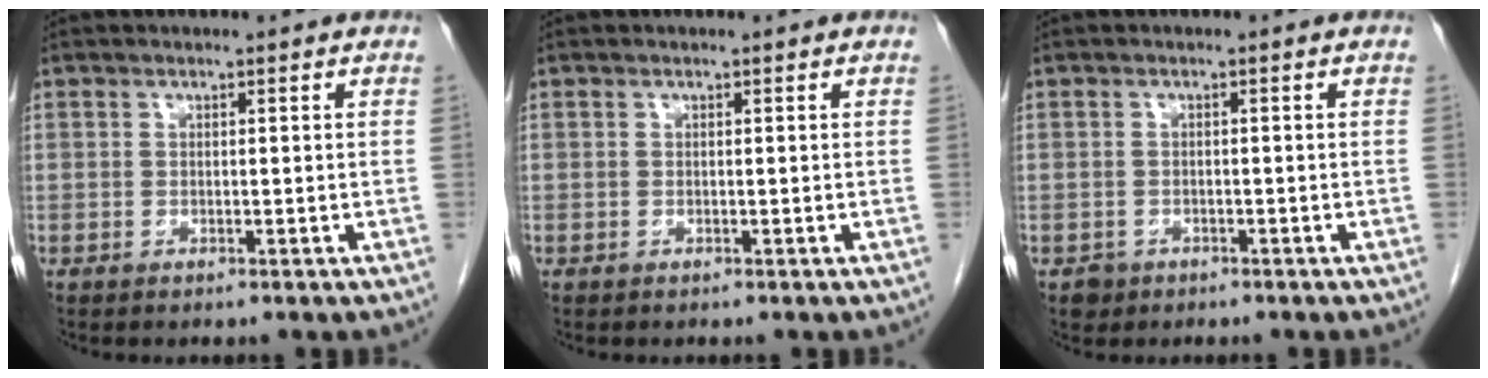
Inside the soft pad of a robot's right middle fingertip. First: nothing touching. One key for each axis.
{"total": 0.0}
{"total": 1.6, "fx": -1.0, "fy": 1.3, "fz": 0.0, "tx": -0.003, "ty": 0.005, "tz": -0.013}